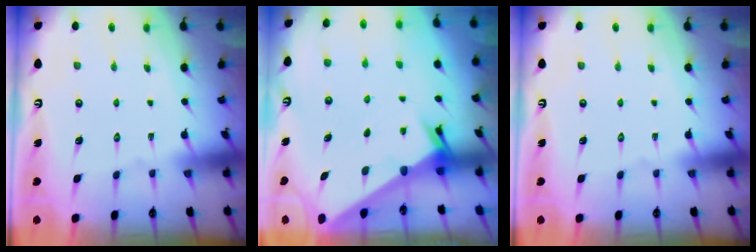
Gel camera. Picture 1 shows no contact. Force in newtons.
{"total": 2.8, "press": 2.8, "slide": 0.2}
{"total": 0.0}